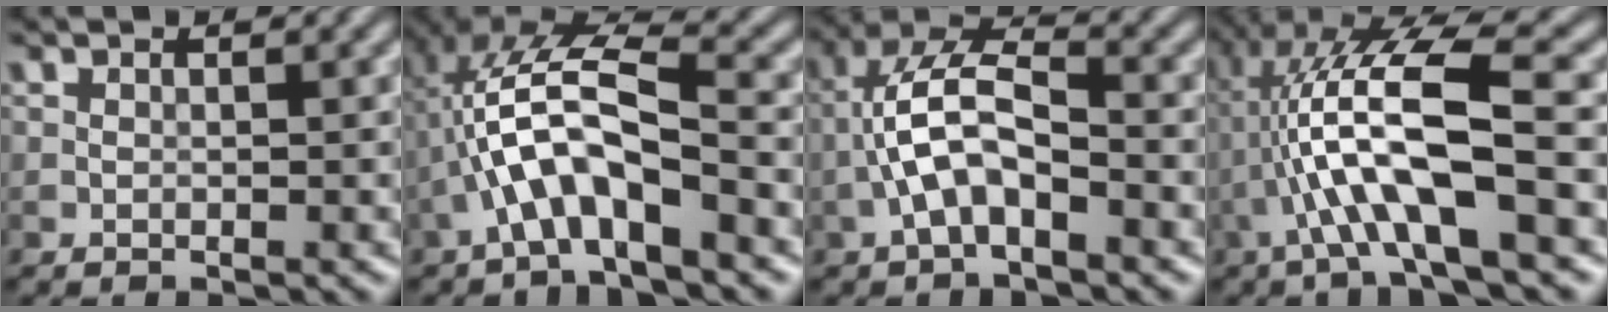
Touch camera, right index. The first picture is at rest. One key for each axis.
{"total": 7.6, "fx": -2.3, "fy": 2.3, "fz": 6.9, "tx": -0.138, "ty": 0.023, "tz": -0.045}
{"total": 5.9, "fx": -1.9, "fy": 2.3, "fz": 5.1, "tx": -0.106, "ty": 0.017, "tz": -0.041}
{"total": 10.1, "fx": -1.4, "fy": 2.3, "fz": 9.8, "tx": -0.191, "ty": 0.022, "tz": -0.025}